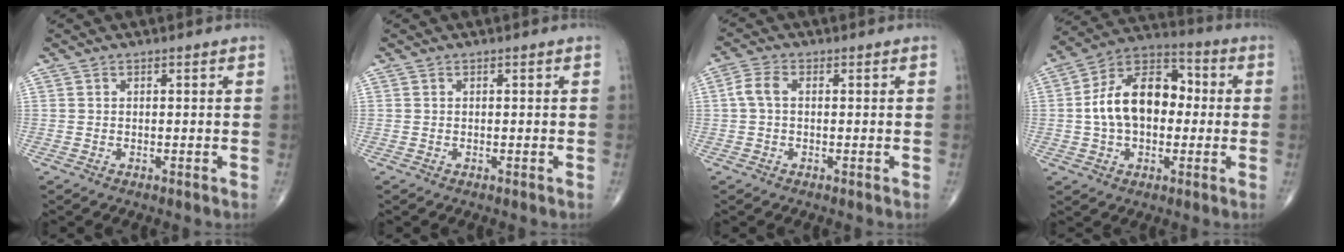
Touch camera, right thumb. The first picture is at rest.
{"total": 0.0}
{"total": 3.7, "force": [0.3, 2.2, 3.0], "torque": [-0.069, 0.011, 0.002]}
{"total": 16.3, "force": [0.3, 10.7, 12.3], "torque": [-0.185, 0.037, -0.004]}